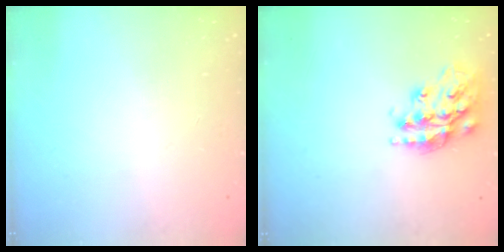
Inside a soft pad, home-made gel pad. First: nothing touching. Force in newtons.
{"total": 19.7, "press": 19.6, "slide": 1.4}